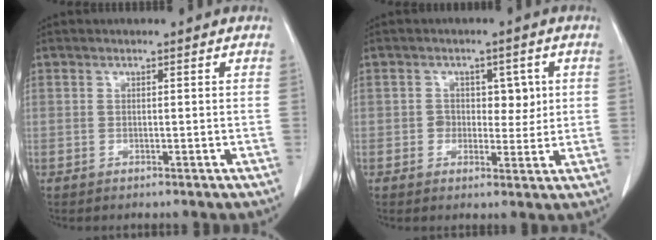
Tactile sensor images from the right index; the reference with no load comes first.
{"total": 4.4, "force": [0.5, 3.1, 3.0], "torque": [-0.027, 0.006, 0.008]}